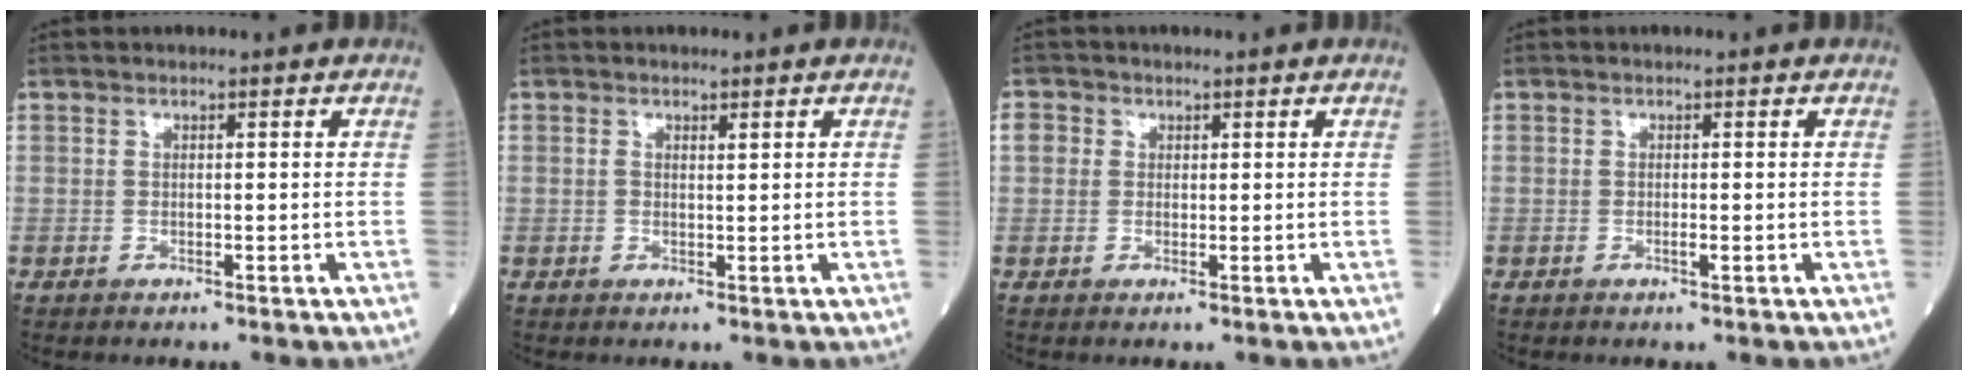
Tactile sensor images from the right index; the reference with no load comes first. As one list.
[{"total": 0.8, "force": [0.5, 0.2, 0.6], "torque": [-0.018, 0.007, 0.012]}, {"total": 2.1, "force": [0.4, 1.9, 0.6], "torque": [-0.006, 0.011, 0.005]}, {"total": 0.6, "force": [-0.1, -0.1, 0.5], "torque": [-0.012, 0.000, -0.001]}]